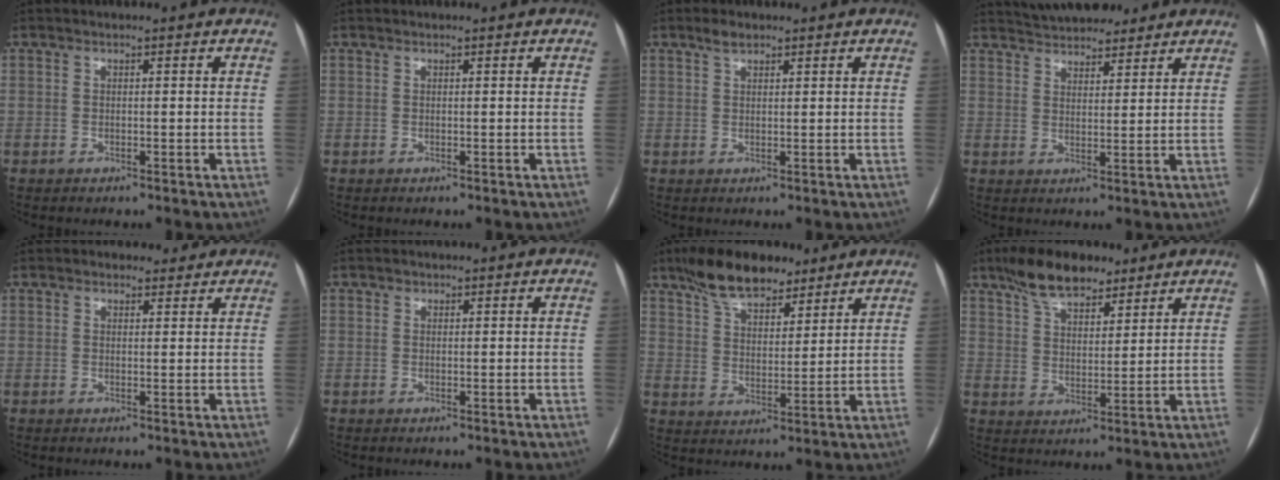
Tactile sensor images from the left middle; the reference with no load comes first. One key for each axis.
{"total": 0.0}
{"total": 1.9, "fx": 1.4, "fy": 0.8, "fz": 0.9, "tx": -0.020, "ty": 0.007, "tz": 0.027}
{"total": 10.2, "fx": 9.2, "fy": 3.0, "fz": 3.2, "tx": -0.044, "ty": 0.022, "tz": 0.140}
{"total": 2.4, "fx": 2.0, "fy": 1.3, "fz": 0.3, "tx": -0.002, "ty": 0.009, "tz": 0.025}
{"total": 0.5, "fx": 0.3, "fy": 0.4, "fz": 0.1, "tx": 0.001, "ty": 0.000, "tz": 0.003}
{"total": 11.1, "fx": 8.5, "fy": 4.5, "fz": 5.6, "tx": -0.098, "ty": 0.016, "tz": 0.149}
{"total": 9.6, "fx": 7.2, "fy": 3.9, "fz": 4.9, "tx": -0.088, "ty": 0.014, "tz": 0.129}